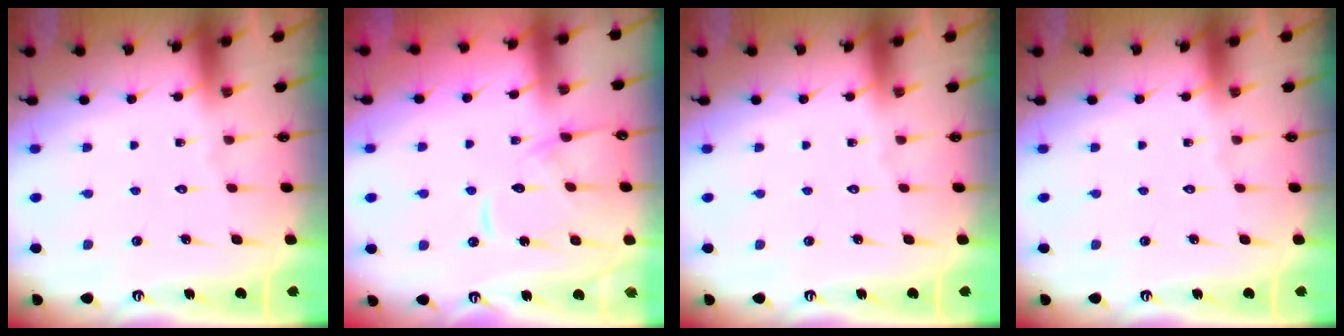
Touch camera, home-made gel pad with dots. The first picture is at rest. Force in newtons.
{"total": 11.2, "press": 11.1, "slide": 1.1}
{"total": 0.0}
{"total": 0.0}